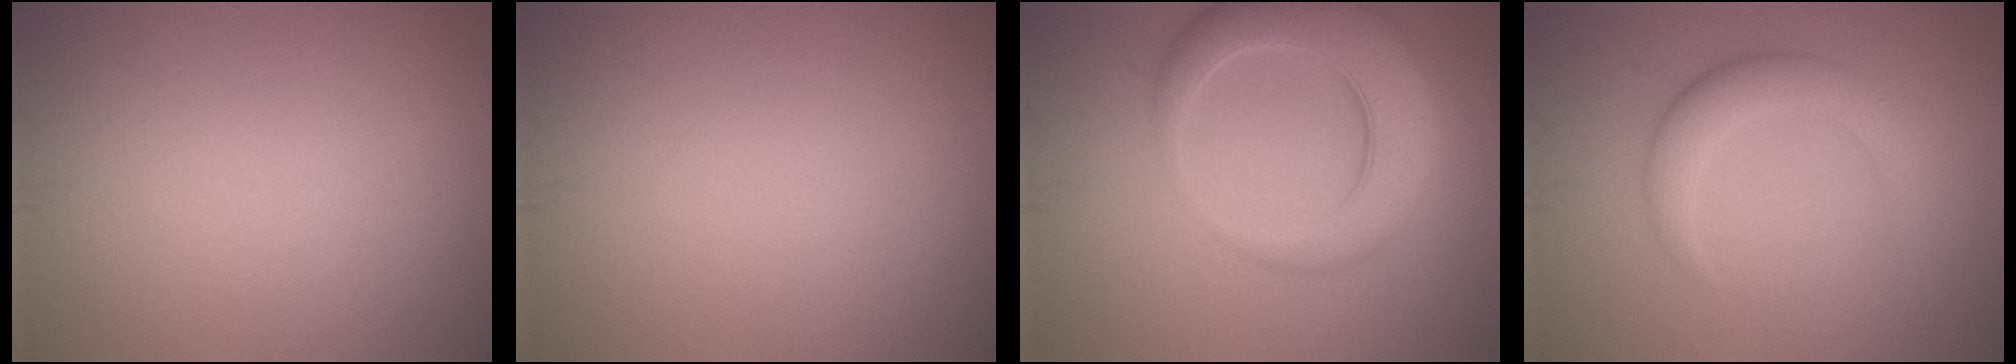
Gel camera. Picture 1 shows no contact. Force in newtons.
{"total": 0.0}
{"total": 6.6, "press": 6.5, "slide": 0.4}
{"total": 3.0, "press": 3.0, "slide": 0.1}